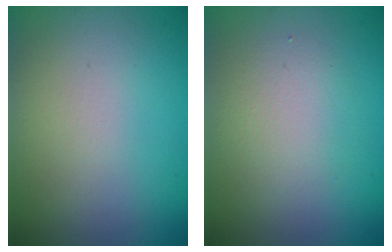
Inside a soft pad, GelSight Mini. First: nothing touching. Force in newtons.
{"total": 2.7, "press": 2.7, "slide": 0.2}